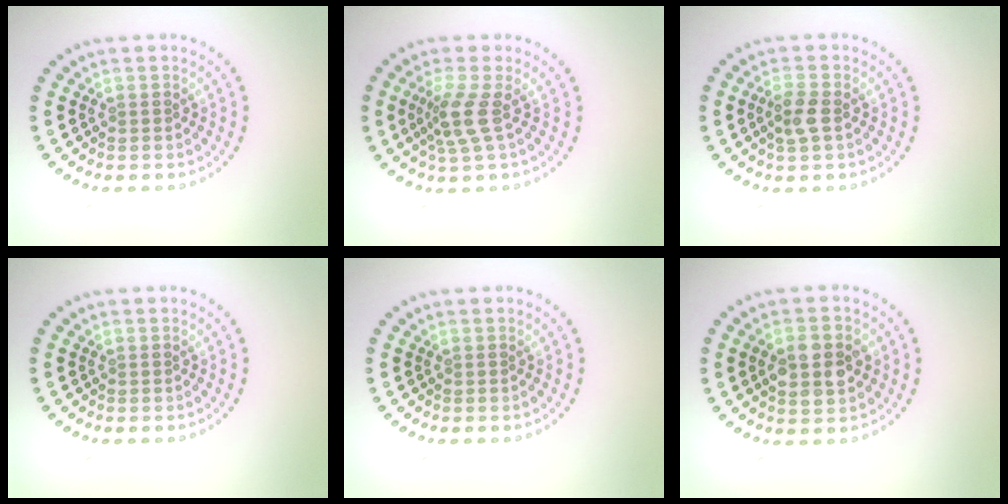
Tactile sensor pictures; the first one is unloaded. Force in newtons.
{"total": 2.8, "press": 2.1, "slide": 1.8}
{"total": 2.2, "press": 2.1, "slide": 0.5}
{"total": 0.0}
{"total": 0.0}
{"total": 4.4, "press": 4.4, "slide": 0.1}